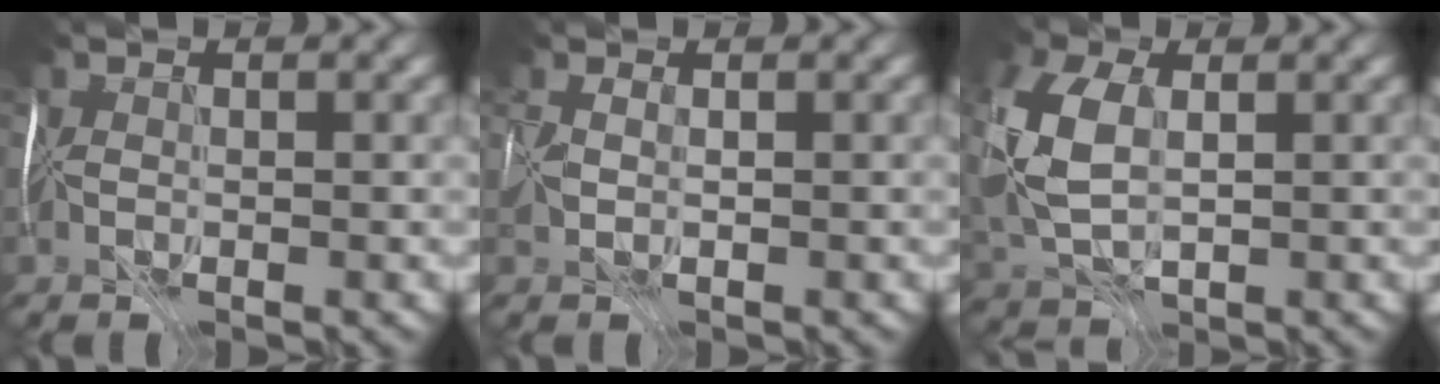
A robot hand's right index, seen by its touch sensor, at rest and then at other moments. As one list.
[{"total": 0.7, "force": [0.4, -0.4, -0.4], "torque": [0.017, 0.000, 0.017]}, {"total": 5.7, "force": [0.9, 3.6, 4.3], "torque": [-0.132, 0.007, 0.023]}]